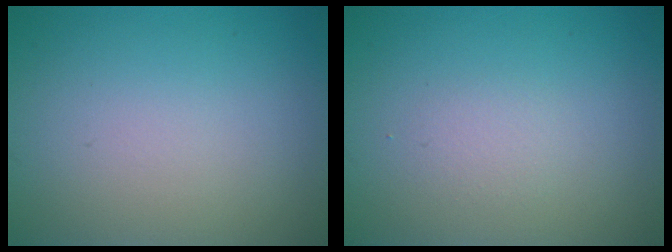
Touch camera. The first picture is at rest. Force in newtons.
{"total": 0.9, "press": 0.9, "slide": 0.2}